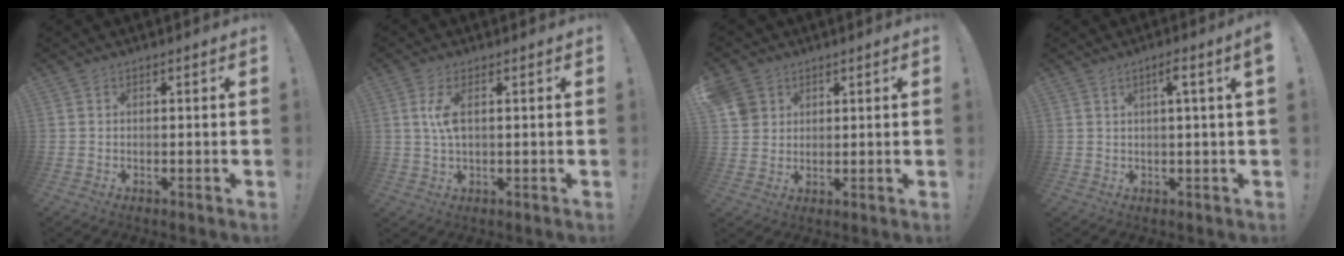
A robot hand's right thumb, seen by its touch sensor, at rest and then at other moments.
{"total": 5.3, "force": [0.9, 2.0, 4.8], "torque": [-0.097, -0.005, 0.010]}
{"total": 5.3, "force": [2.8, 4.3, 1.1], "torque": [-0.018, -0.009, 0.057]}
{"total": 4.2, "force": [1.3, -0.6, 3.9], "torque": [-0.059, -0.007, 0.013]}